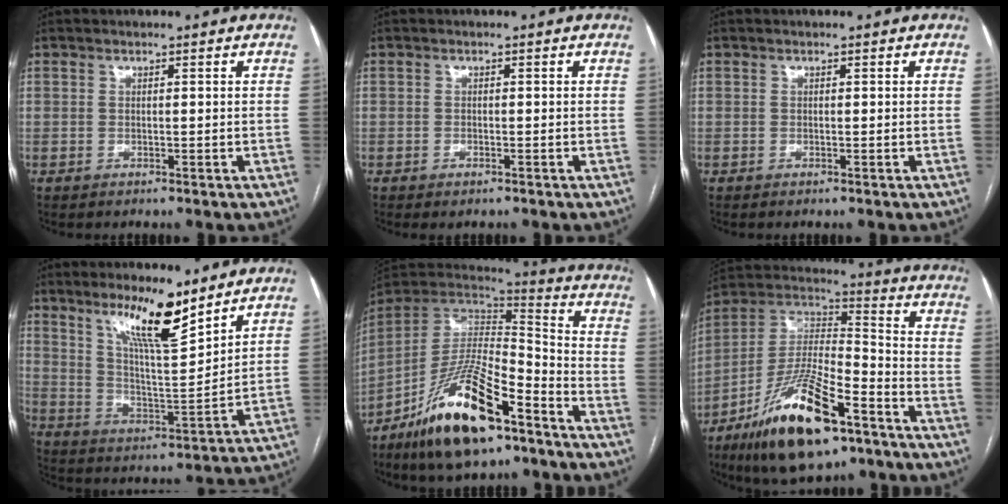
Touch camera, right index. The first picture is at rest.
{"total": 1.0, "force": [-0.7, 0.4, 0.6], "torque": [-0.011, -0.001, -0.006]}
{"total": 0.0}
{"total": 11.7, "force": [8.4, 1.2, 8.0], "torque": [-0.142, -0.014, 0.152]}
{"total": 20.0, "force": [-12.7, 5.6, 14.3], "torque": [-0.264, -0.001, -0.226]}
{"total": 20.0, "force": [-11.9, 5.5, 15.1], "torque": [-0.289, -0.007, -0.209]}